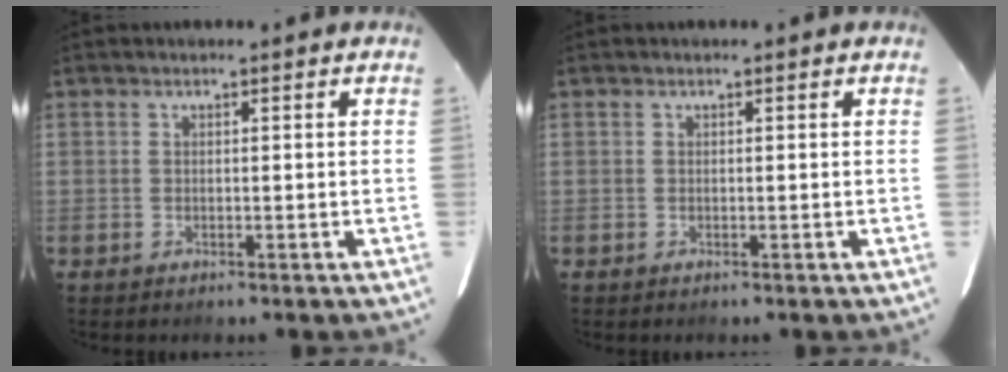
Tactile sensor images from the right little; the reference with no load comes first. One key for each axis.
{"total": 0.0}